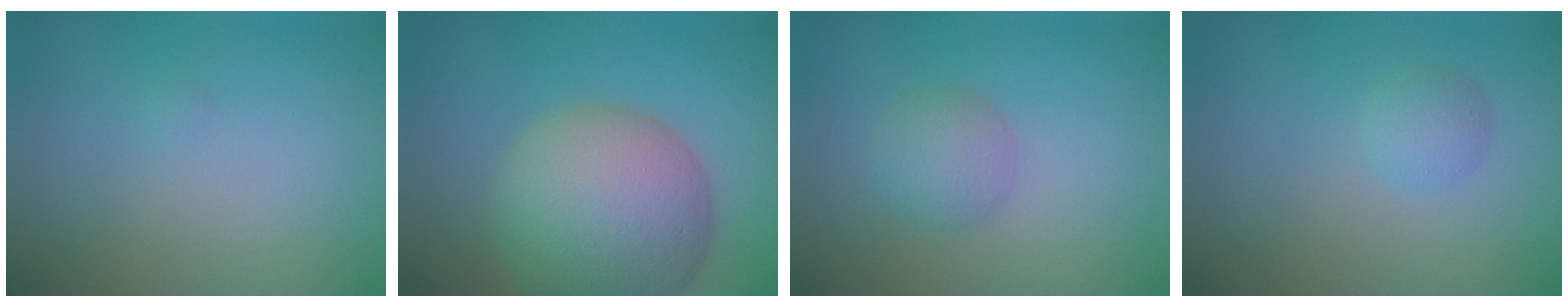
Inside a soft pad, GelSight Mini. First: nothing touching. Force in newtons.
{"total": 12.4, "press": 12.4, "slide": 0.7}
{"total": 2.5, "press": 2.4, "slide": 0.2}
{"total": 1.5, "press": 1.5, "slide": 0.0}